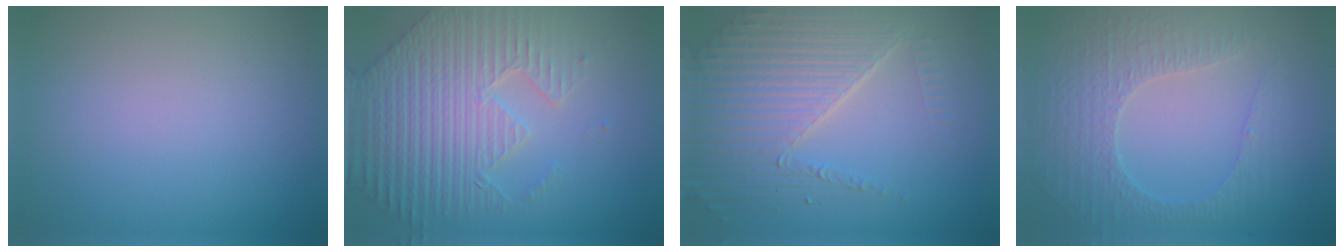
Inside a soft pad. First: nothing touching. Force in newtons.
{"total": 8.7, "press": 6.3, "slide": 6.0}
{"total": 6.7, "press": 4.9, "slide": 4.5}
{"total": 4.7, "press": 3.3, "slide": 3.3}